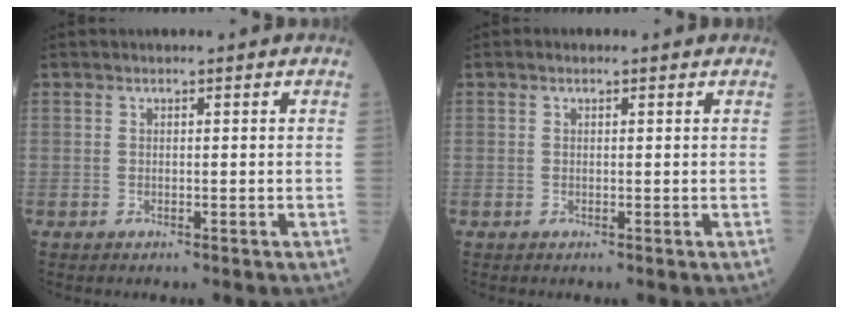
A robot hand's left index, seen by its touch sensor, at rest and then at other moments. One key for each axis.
{"total": 0.5, "fx": 0.3, "fy": 0.2, "fz": 0.3, "tx": -0.014, "ty": 0.000, "tz": 0.002}